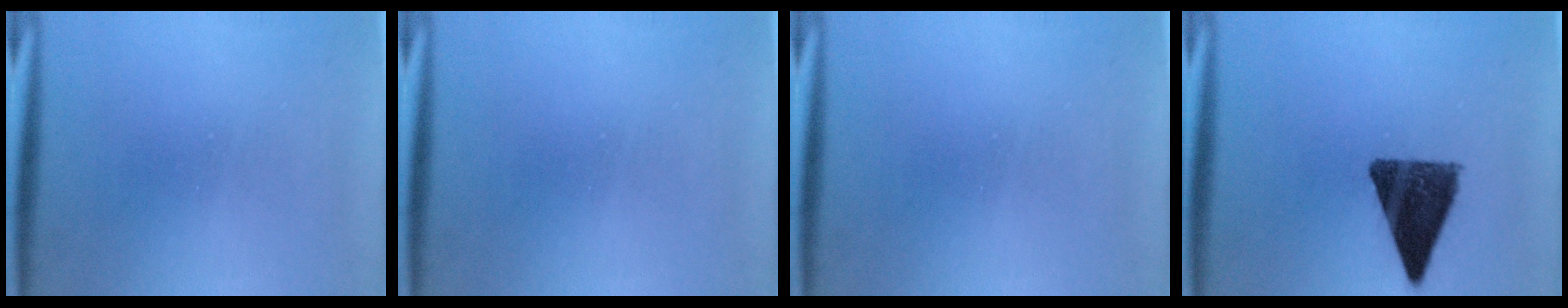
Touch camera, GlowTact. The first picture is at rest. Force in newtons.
{"total": 0.0}
{"total": 0.0}
{"total": 10.9}